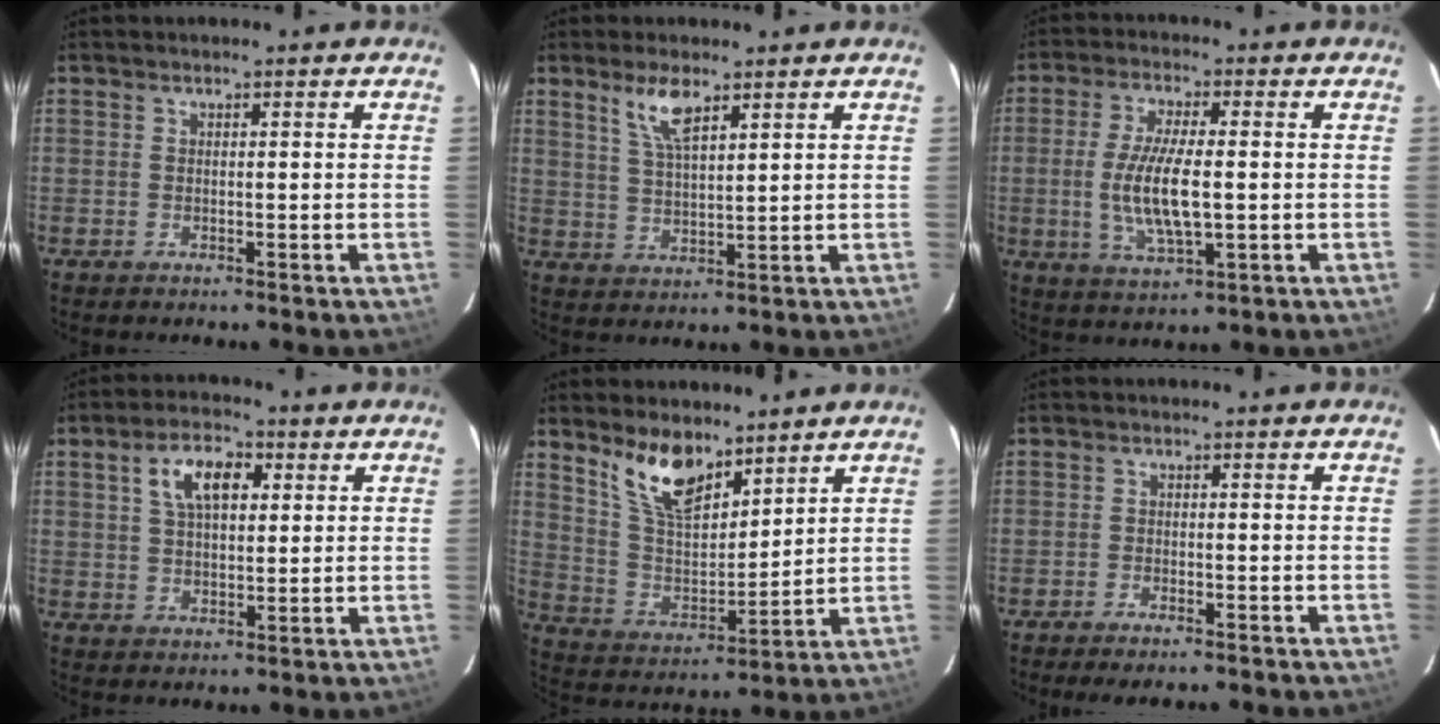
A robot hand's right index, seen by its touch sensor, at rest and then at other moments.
{"total": 5.9, "force": [3.9, 1.7, 4.1], "torque": [-0.080, 0.000, 0.081]}
{"total": 10.6, "force": [-0.9, 3.0, 10.1], "torque": [-0.200, -0.010, -0.014]}
{"total": 7.9, "force": [2.9, 4.2, 6.0], "torque": [-0.109, 0.021, 0.051]}
{"total": 12.1, "force": [8.7, 4.9, 6.8], "torque": [-0.130, 0.001, 0.174]}
{"total": 4.9, "force": [-4.3, 0.9, 2.2], "torque": [-0.051, -0.015, -0.069]}